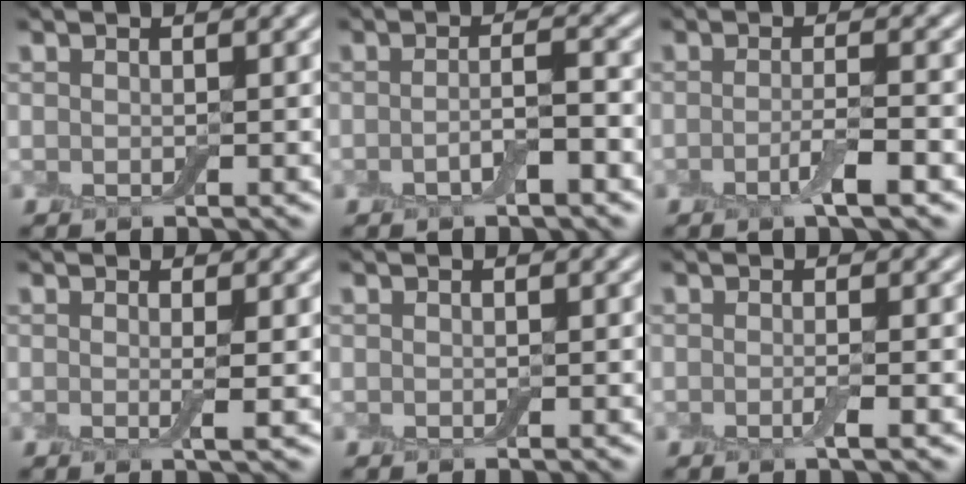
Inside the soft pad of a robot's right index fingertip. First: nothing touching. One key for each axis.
{"total": 2.3, "fx": -0.9, "fy": 0.5, "fz": 2.1, "tx": -0.038, "ty": 0.005, "tz": -0.021}
{"total": 2.7, "fx": -1.0, "fy": 0.4, "fz": 2.4, "tx": -0.043, "ty": 0.000, "tz": -0.024}
{"total": 1.5, "fx": 0.1, "fy": 0.2, "fz": 1.5, "tx": -0.024, "ty": -0.004, "tz": -0.003}
{"total": 0.0}
{"total": 1.4, "fx": -0.3, "fy": 0.2, "fz": 1.3, "tx": -0.021, "ty": -0.006, "tz": -0.010}